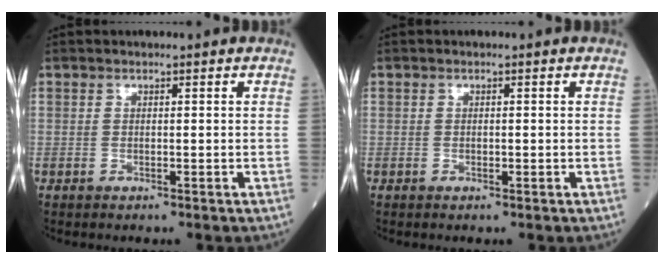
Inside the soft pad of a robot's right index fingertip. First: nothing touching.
{"total": 0.5, "force": [-0.1, 0.1, 0.5], "torque": [-0.011, -0.002, 0.000]}